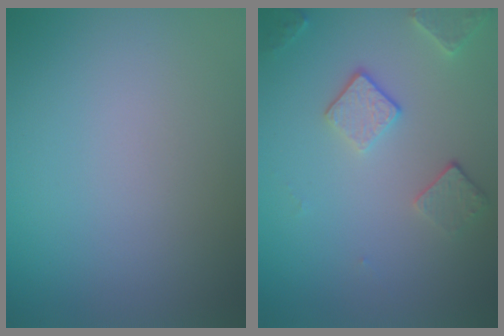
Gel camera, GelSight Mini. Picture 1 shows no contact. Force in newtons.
{"total": 3.6, "press": 2.9, "slide": 2.2}